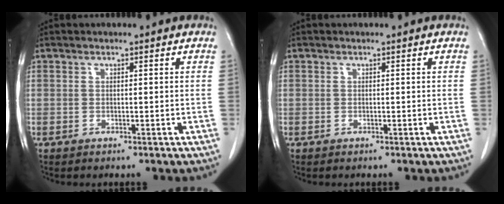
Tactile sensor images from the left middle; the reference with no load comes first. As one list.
[{"total": 0.0}]